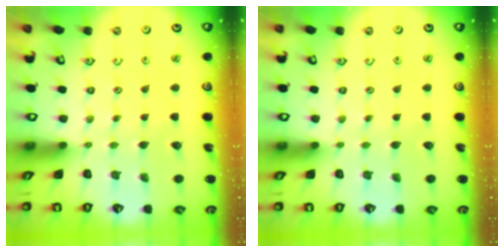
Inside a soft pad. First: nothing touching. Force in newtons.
{"total": 0.0}